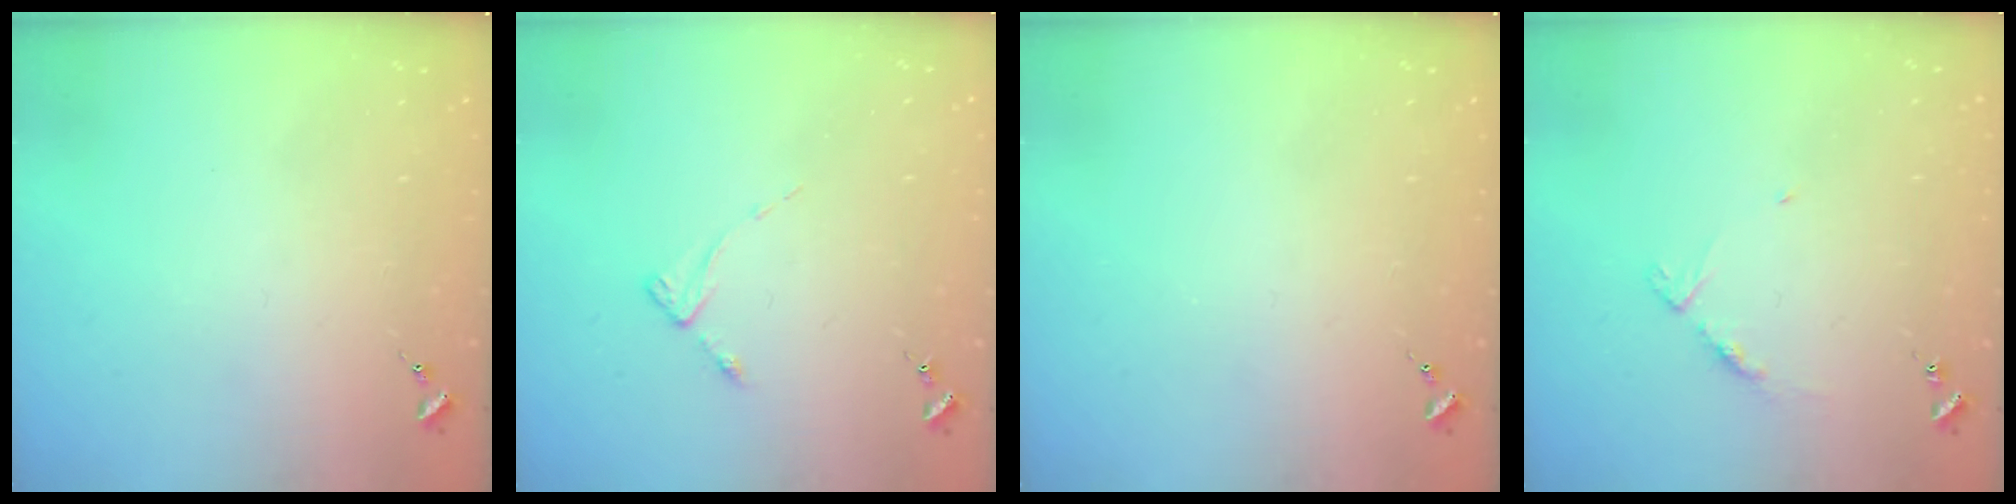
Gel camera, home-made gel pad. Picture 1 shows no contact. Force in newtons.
{"total": 2.8, "press": 2.8, "slide": 0.3}
{"total": 0.0}
{"total": 4.7, "press": 4.6, "slide": 0.5}